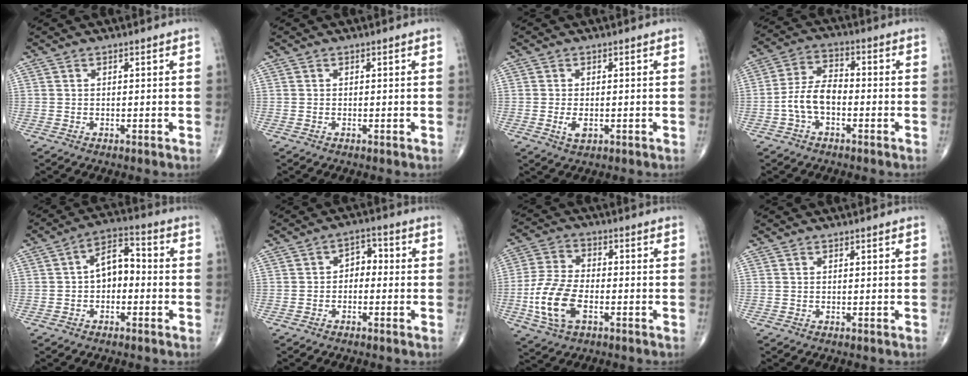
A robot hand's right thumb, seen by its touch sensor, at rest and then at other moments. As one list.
[{"total": 0.0}, {"total": 1.9, "force": [-0.4, 1.0, 1.6], "torque": [-0.031, -0.005, -0.007]}, {"total": 7.7, "force": [-2.2, 4.4, 5.9], "torque": [-0.112, 0.030, -0.050]}, {"total": 7.2, "force": [-0.8, 4.6, 5.4], "torque": [-0.070, 0.031, -0.027]}, {"total": 3.7, "force": [-0.7, 2.6, 2.6], "torque": [-0.021, 0.024, -0.024]}, {"total": 11.6, "force": [-3.5, 6.3, 9.1], "torque": [-0.194, 0.011, -0.069]}, {"total": 0.0}]